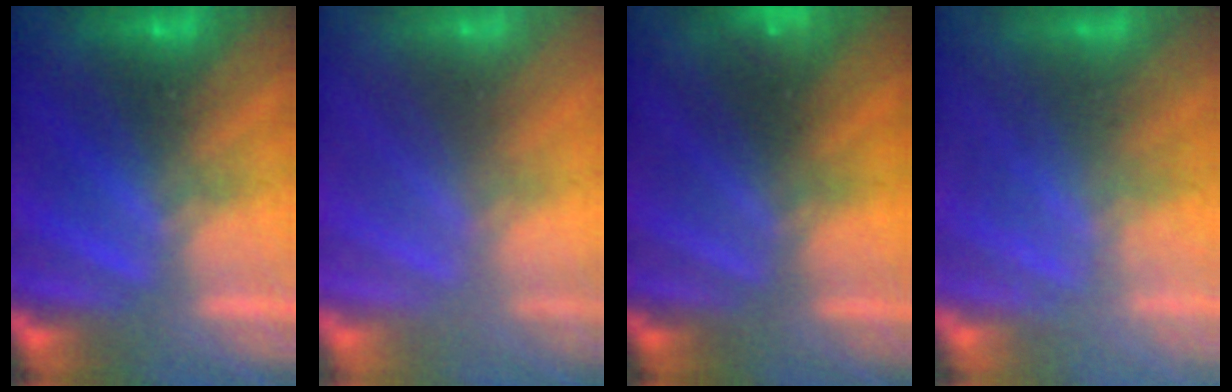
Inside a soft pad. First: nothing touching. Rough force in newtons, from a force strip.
{"total": 2.8}
{"total": 2.4}
{"total": 2.8}